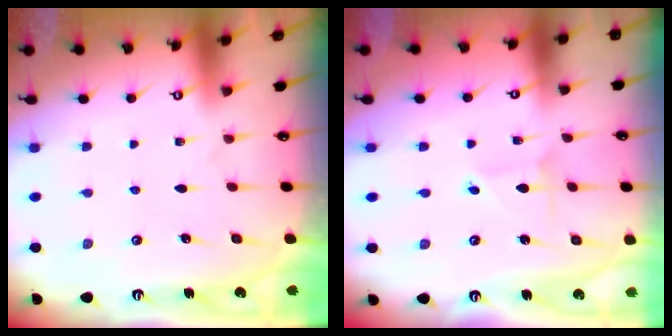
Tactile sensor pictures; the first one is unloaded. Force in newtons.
{"total": 1.9, "press": 1.9, "slide": 0.3}